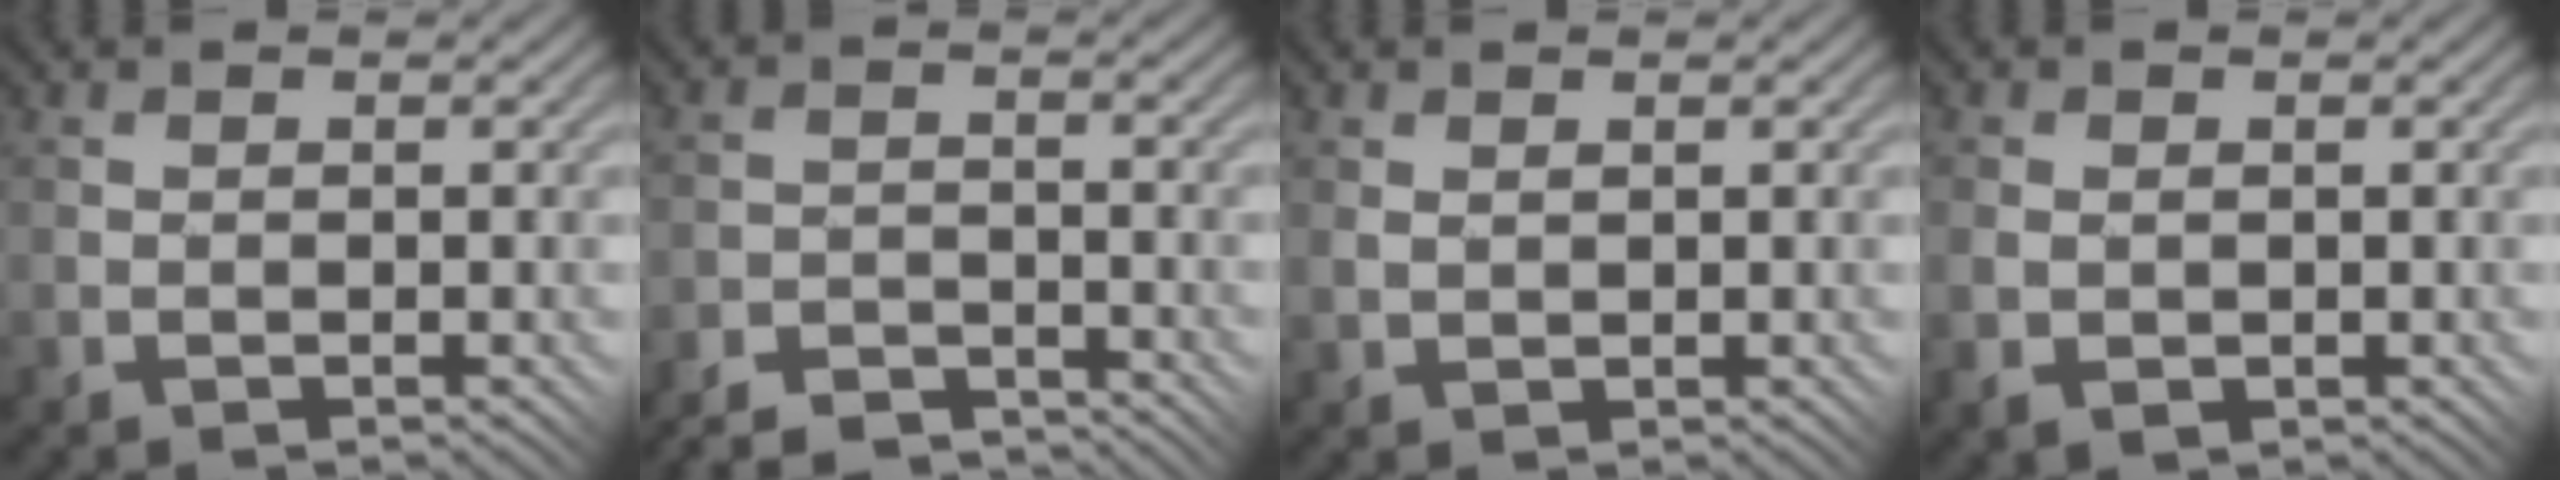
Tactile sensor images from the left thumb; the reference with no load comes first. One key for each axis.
{"total": 5.0, "fx": -4.9, "fy": 0.2, "fz": 0.6, "tx": -0.006, "ty": 0.004, "tz": -0.095}
{"total": 1.3, "fx": 0.6, "fy": 0.7, "fz": 0.9, "tx": -0.025, "ty": -0.001, "tz": 0.017}
{"total": 2.1, "fx": -0.1, "fy": 1.5, "fz": 1.4, "tx": -0.030, "ty": -0.006, "tz": 0.001}